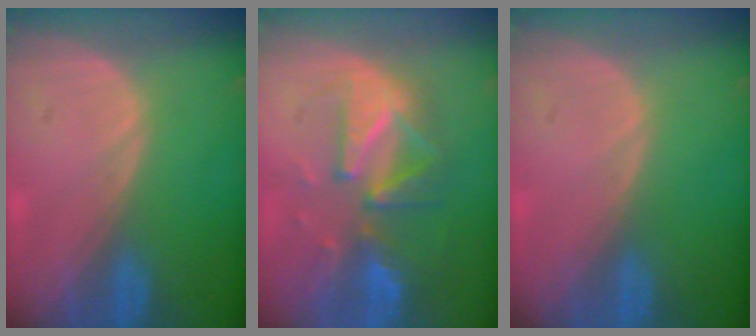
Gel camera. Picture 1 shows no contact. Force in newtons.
{"total": 10.0, "press": 8.7, "slide": 4.8}
{"total": 0.0}